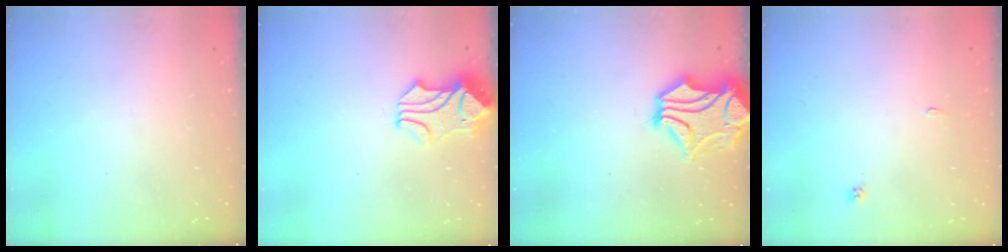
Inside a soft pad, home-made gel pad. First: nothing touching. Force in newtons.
{"total": 2.4, "press": 2.1, "slide": 1.2}
{"total": 3.4, "press": 3.0, "slide": 1.6}
{"total": 1.9, "press": 1.9, "slide": 0.2}